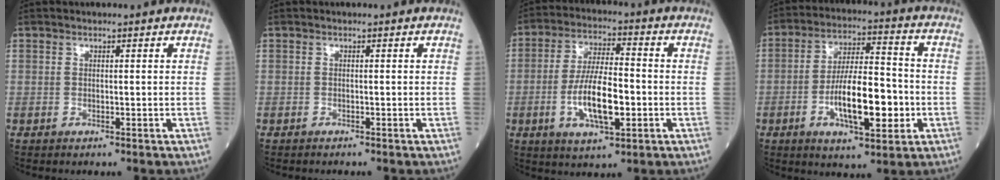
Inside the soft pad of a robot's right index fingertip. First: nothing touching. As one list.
[{"total": 1.1, "force": [-0.8, 0.5, 0.5], "torque": [-0.017, -0.003, -0.010]}, {"total": 11.6, "force": [-2.7, 3.6, 10.7], "torque": [-0.213, 0.002, -0.044]}, {"total": 13.5, "force": [-3.6, 4.2, 12.3], "torque": [-0.223, 0.009, -0.057]}]